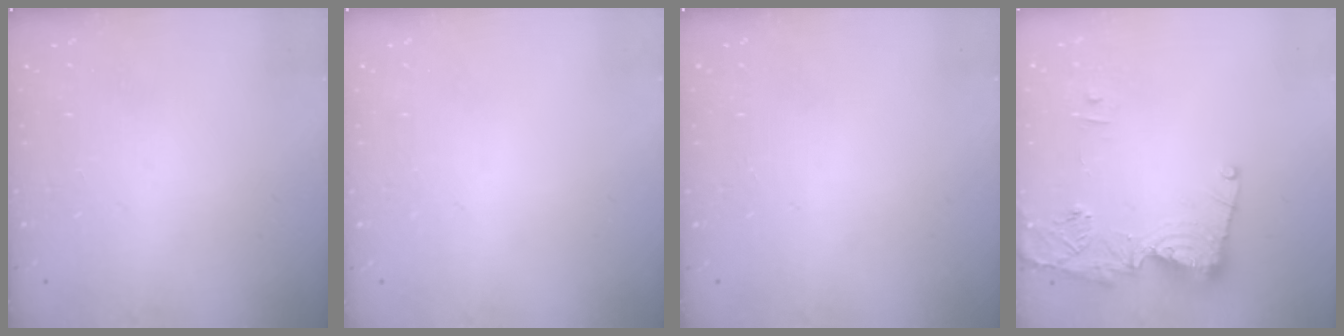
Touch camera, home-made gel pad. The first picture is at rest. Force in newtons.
{"total": 0.0}
{"total": 0.0}
{"total": 13.6, "press": 13.5, "slide": 1.8}